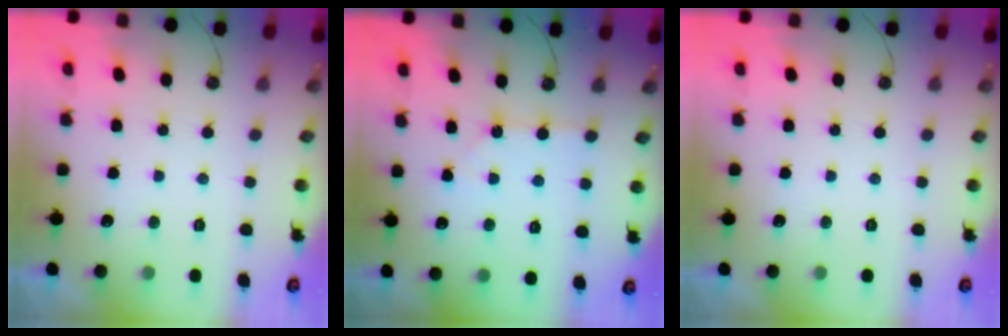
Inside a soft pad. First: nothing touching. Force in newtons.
{"total": 5.1, "press": 5.0, "slide": 0.7}
{"total": 0.0}